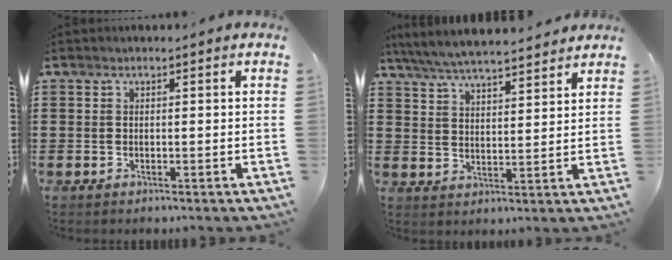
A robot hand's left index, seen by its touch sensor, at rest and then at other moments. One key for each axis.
{"total": 5.9, "fx": 5.6, "fy": 0.5, "fz": 1.8, "tx": -0.057, "ty": -0.024, "tz": 0.100}